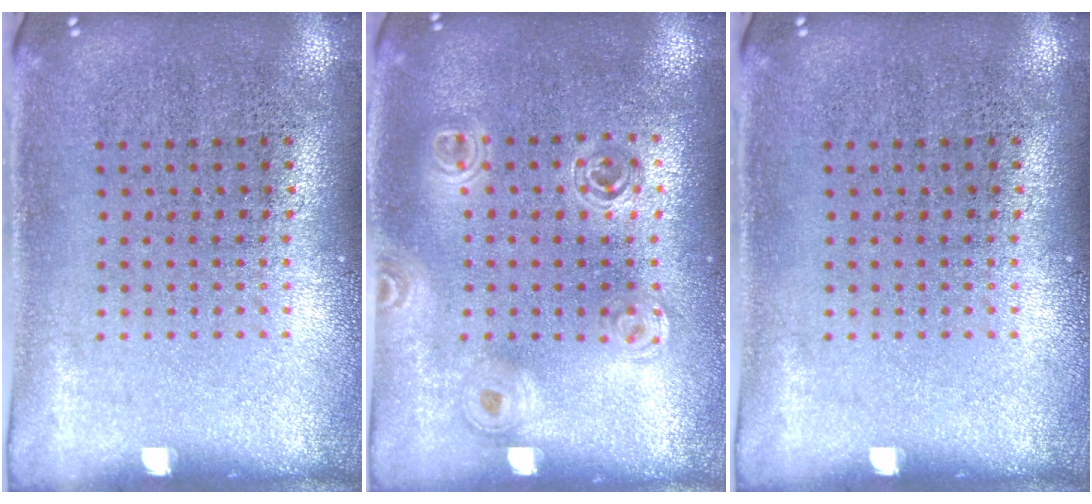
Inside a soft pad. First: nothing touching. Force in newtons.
{"total": 1.4, "press": 1.3, "slide": 0.6}
{"total": 0.0}